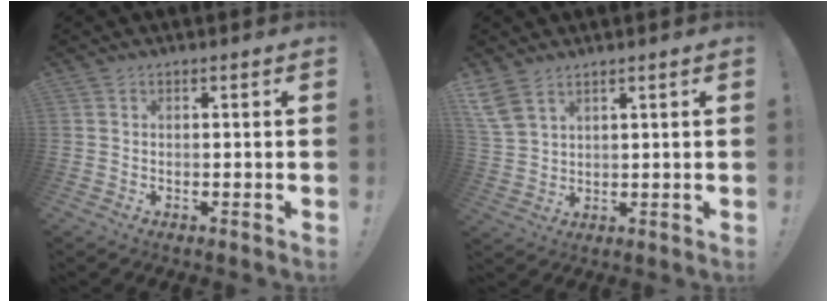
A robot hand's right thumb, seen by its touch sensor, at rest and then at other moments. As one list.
[{"total": 6.8, "force": [4.6, 3.4, 3.6], "torque": [-0.079, -0.016, 0.093]}]